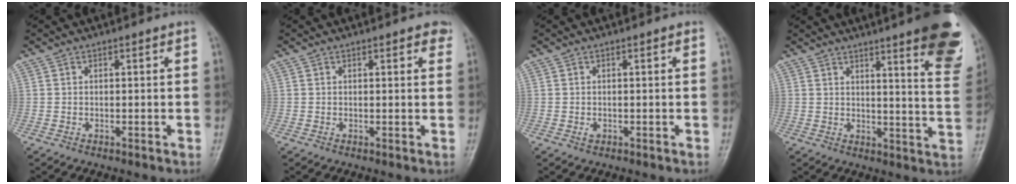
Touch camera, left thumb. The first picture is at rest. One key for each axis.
{"total": 2.6, "fx": 1.7, "fy": 1.0, "fz": 1.8, "tx": -0.008, "ty": -0.001, "tz": 0.016}
{"total": 1.0, "fx": -0.1, "fy": 0.7, "fz": 0.7, "tx": -0.006, "ty": 0.004, "tz": 0.001}
{"total": 17.1, "fx": 10.6, "fy": 2.7, "fz": 13.1, "tx": -0.133, "ty": -0.057, "tz": 0.121}